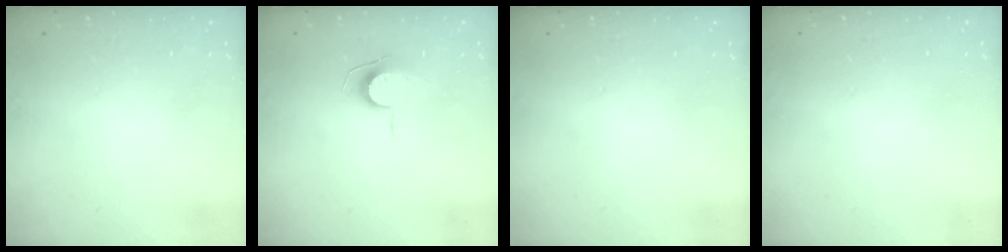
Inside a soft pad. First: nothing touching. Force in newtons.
{"total": 6.8, "press": 6.8, "slide": 0.7}
{"total": 0.0}
{"total": 0.8, "press": 0.8, "slide": 0.1}